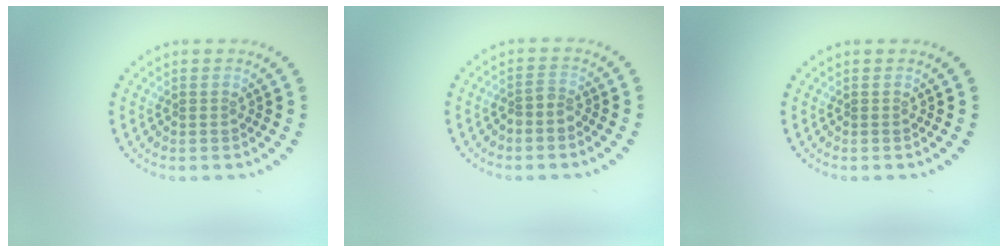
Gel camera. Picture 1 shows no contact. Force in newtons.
{"total": 1.4, "press": 1.1, "slide": 0.9}
{"total": 0.0}